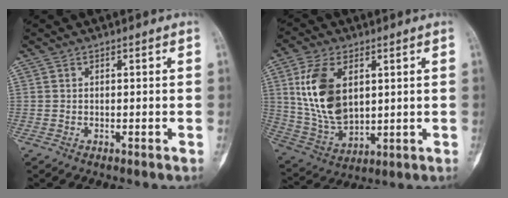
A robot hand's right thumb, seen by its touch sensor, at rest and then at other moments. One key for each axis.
{"total": 15.2, "fx": 3.9, "fy": 9.0, "fz": 11.6, "tx": -0.220, "ty": -0.015, "tz": 0.089}